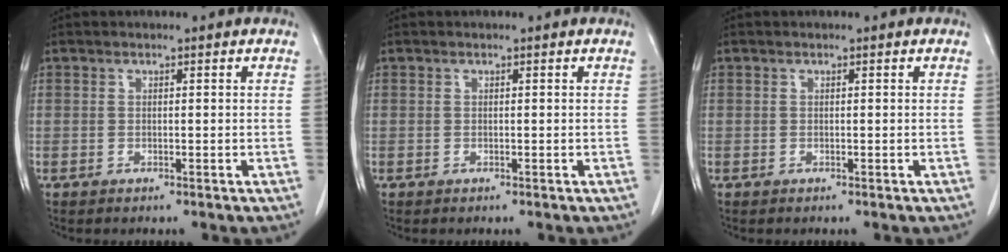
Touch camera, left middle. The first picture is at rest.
{"total": 0.0}
{"total": 0.0}